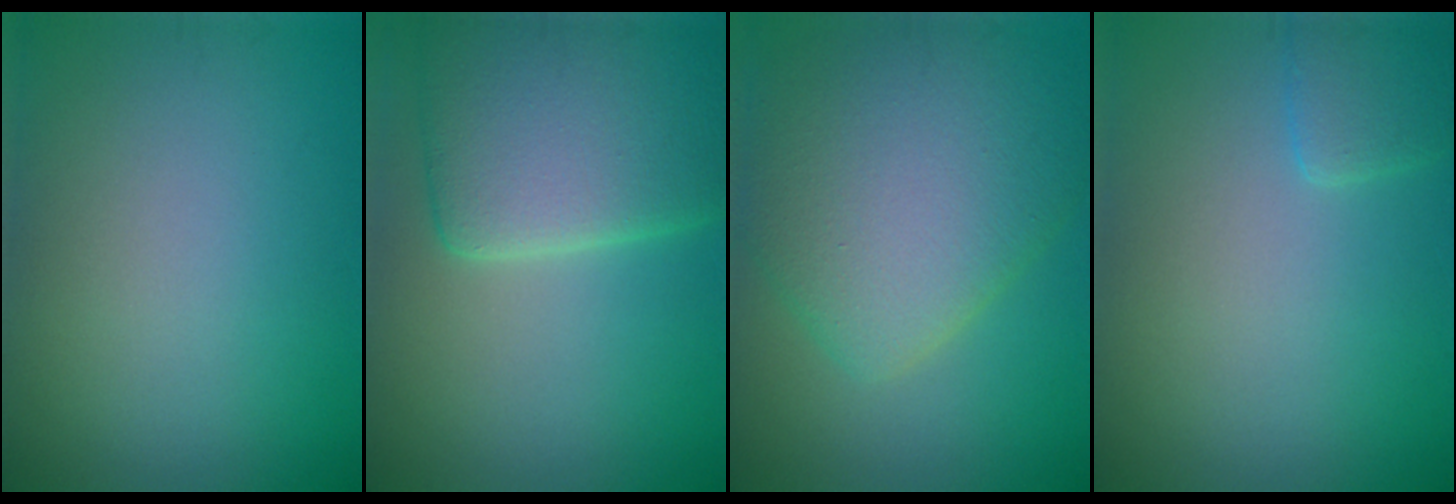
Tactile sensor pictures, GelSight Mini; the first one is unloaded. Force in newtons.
{"total": 9.6, "press": 9.5, "slide": 1.1}
{"total": 9.3, "press": 9.3, "slide": 0.3}
{"total": 1.7, "press": 1.7, "slide": 0.1}